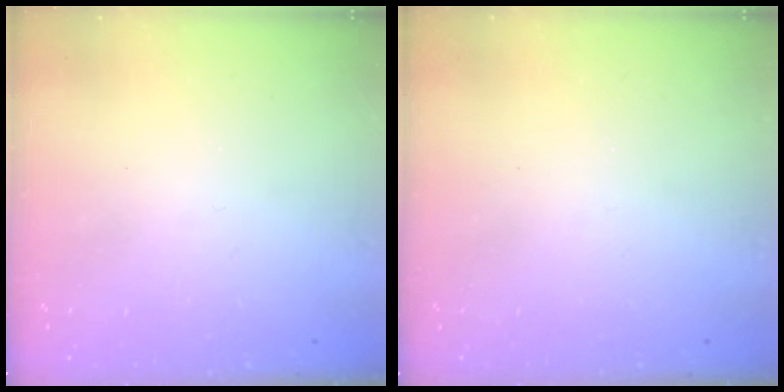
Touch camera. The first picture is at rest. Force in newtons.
{"total": 0.0}